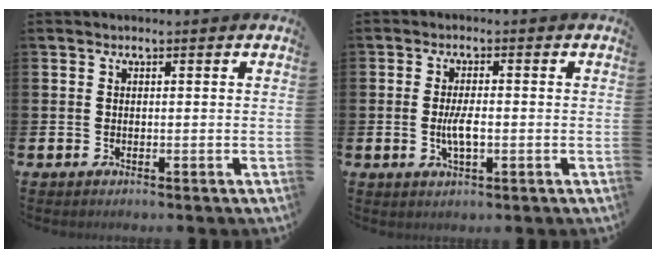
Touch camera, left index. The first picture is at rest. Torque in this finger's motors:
{"motor_torque": [0.61, -0.46, 0.20, 0.09]}